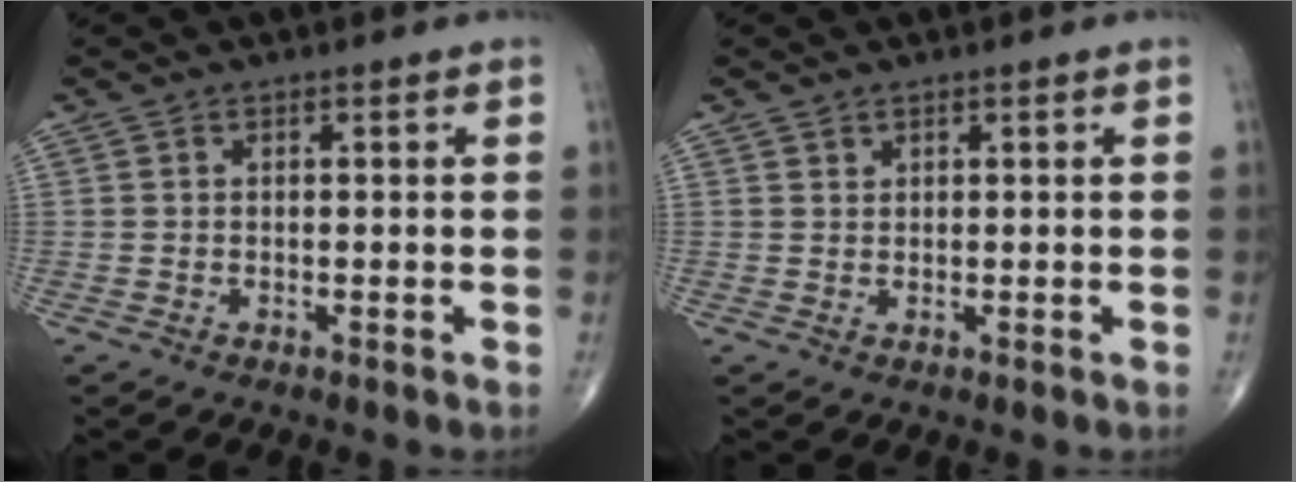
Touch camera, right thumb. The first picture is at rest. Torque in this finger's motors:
{"motor_torque": [-0.45, 0.29, -0.14, 0.00, 0.02]}